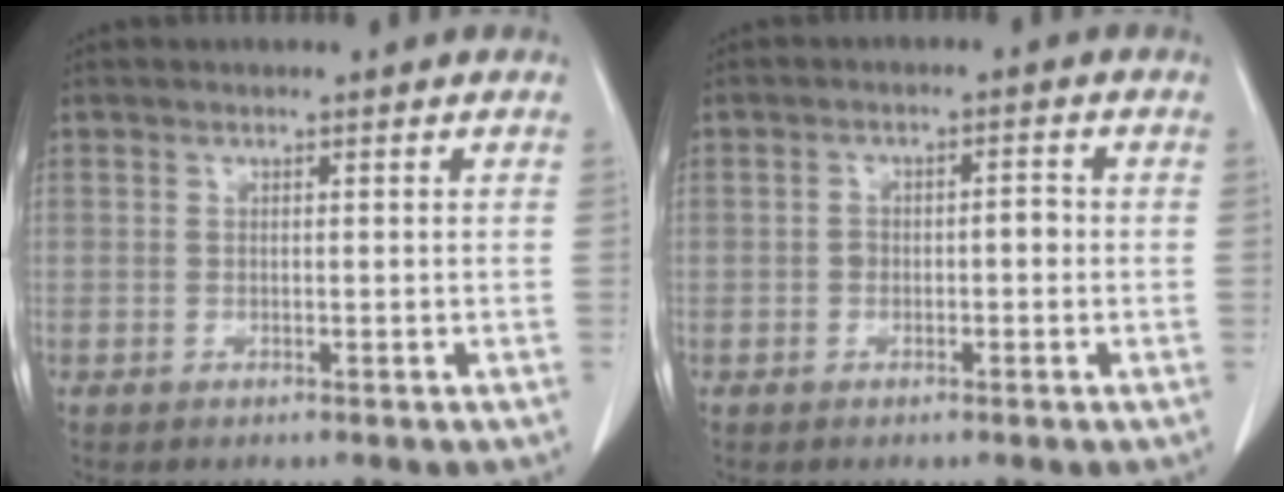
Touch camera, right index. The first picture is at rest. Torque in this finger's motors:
{"motor_torque": [0.46, -0.25, 0.01, 0.04]}